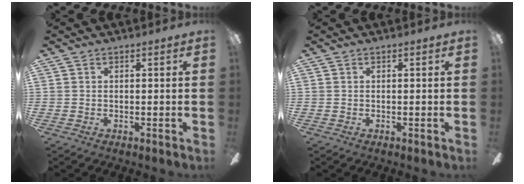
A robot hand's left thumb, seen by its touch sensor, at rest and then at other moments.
{"total": 0.0}